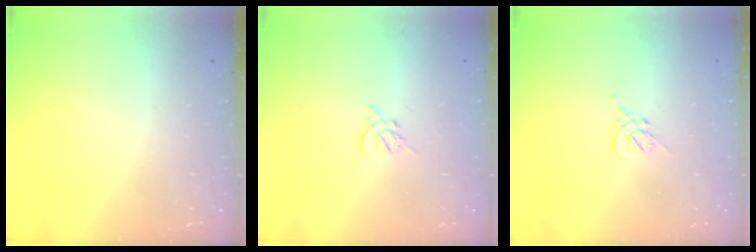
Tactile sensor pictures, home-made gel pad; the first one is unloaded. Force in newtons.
{"total": 2.7, "press": 2.6, "slide": 0.7}
{"total": 1.2, "press": 1.1, "slide": 0.5}